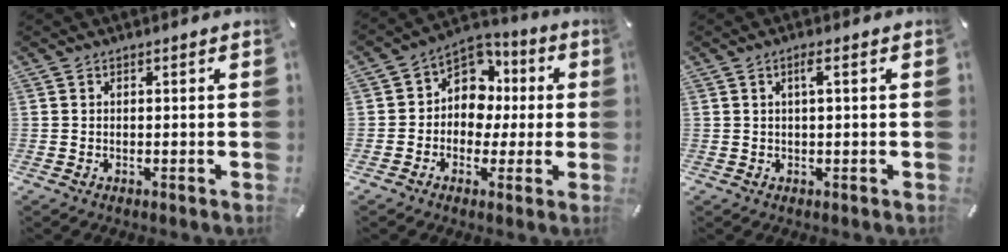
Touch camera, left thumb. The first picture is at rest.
{"total": 10.7, "force": [0.9, 9.7, 4.5], "torque": [-0.086, -0.002, 0.021]}
{"total": 2.4, "force": [0.8, 0.4, 2.3], "torque": [-0.046, 0.004, 0.011]}